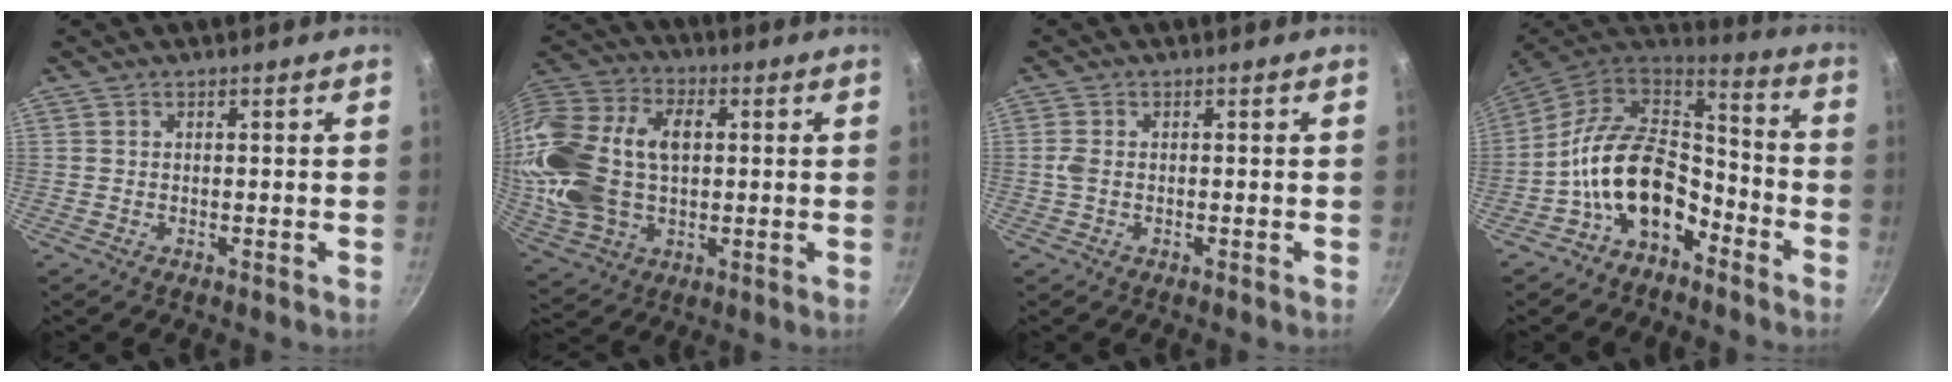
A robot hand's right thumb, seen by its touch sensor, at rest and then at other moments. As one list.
[{"total": 24.0, "force": [2.1, 16.0, 17.8], "torque": [-0.353, 0.025, 0.040]}, {"total": 1.7, "force": [-0.2, 1.0, 1.4], "torque": [-0.036, 0.002, -0.005]}, {"total": 17.0, "force": [-6.8, 10.8, 11.2], "torque": [-0.161, 0.068, -0.133]}]